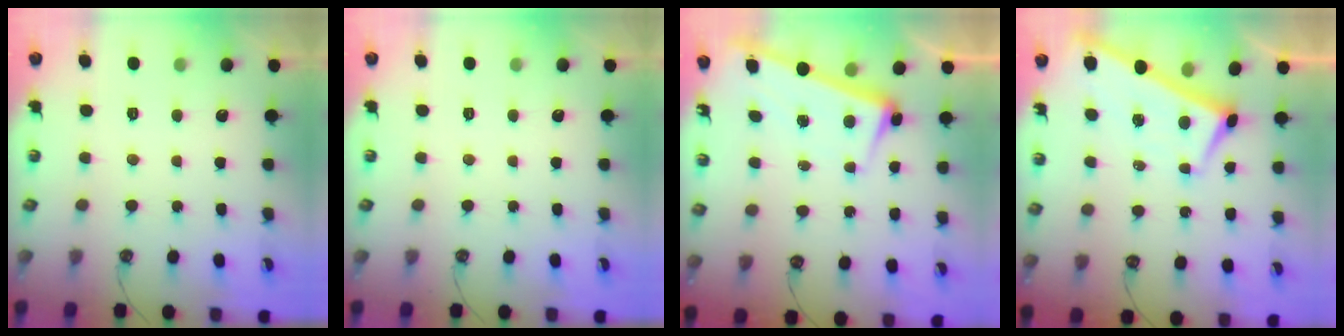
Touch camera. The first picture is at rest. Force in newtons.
{"total": 0.0}
{"total": 2.6, "press": 2.3, "slide": 1.2}
{"total": 2.3, "press": 2.3, "slide": 0.2}